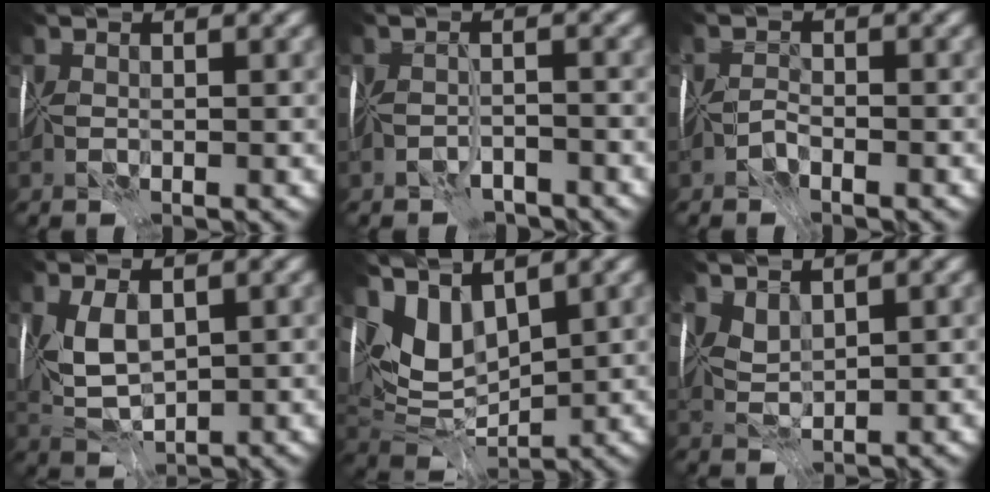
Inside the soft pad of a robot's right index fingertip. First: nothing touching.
{"total": 2.3, "force": [-2.2, -0.4, -0.4], "torque": [0.015, -0.005, -0.044]}
{"total": 1.5, "force": [-1.3, -0.6, -0.4], "torque": [0.013, 0.003, -0.030]}
{"total": 3.2, "force": [0.4, 1.4, 2.8], "torque": [-0.059, -0.001, 0.012]}
{"total": 5.8, "force": [3.4, 2.7, 3.9], "torque": [-0.079, -0.006, 0.068]}
{"total": 1.3, "force": [1.2, -0.3, 0.4], "torque": [-0.009, -0.004, 0.027]}